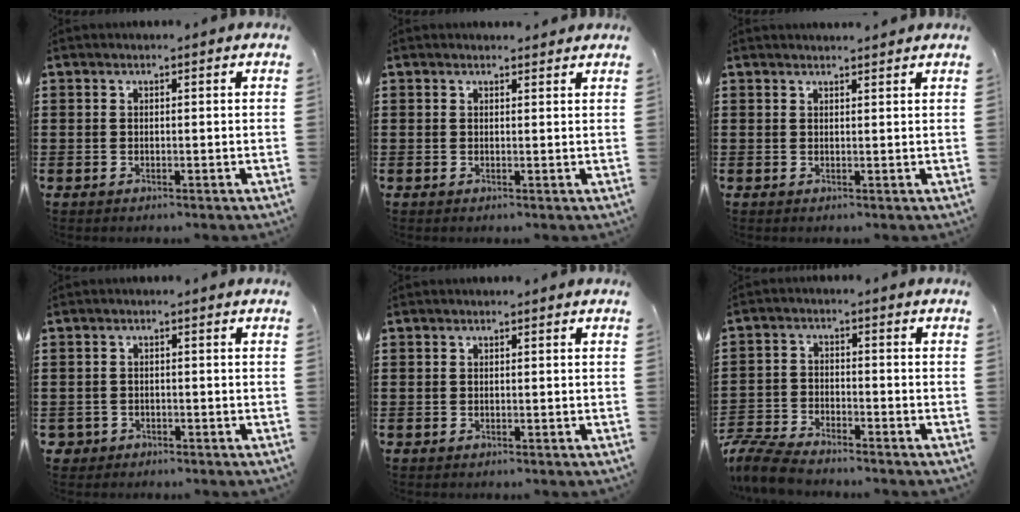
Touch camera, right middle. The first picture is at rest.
{"total": 0.9, "force": [0.9, 0.1, 0.1], "torque": [0.004, -0.002, 0.014]}
{"total": 1.3, "force": [1.3, -0.2, 0.2], "torque": [-0.005, -0.001, 0.024]}
{"total": 1.4, "force": [-1.0, 0.9, 0.1], "torque": [-0.008, 0.001, -0.024]}
{"total": 0.0}
{"total": 6.0, "force": [-5.8, 0.6, 1.6], "torque": [-0.056, -0.002, -0.122]}